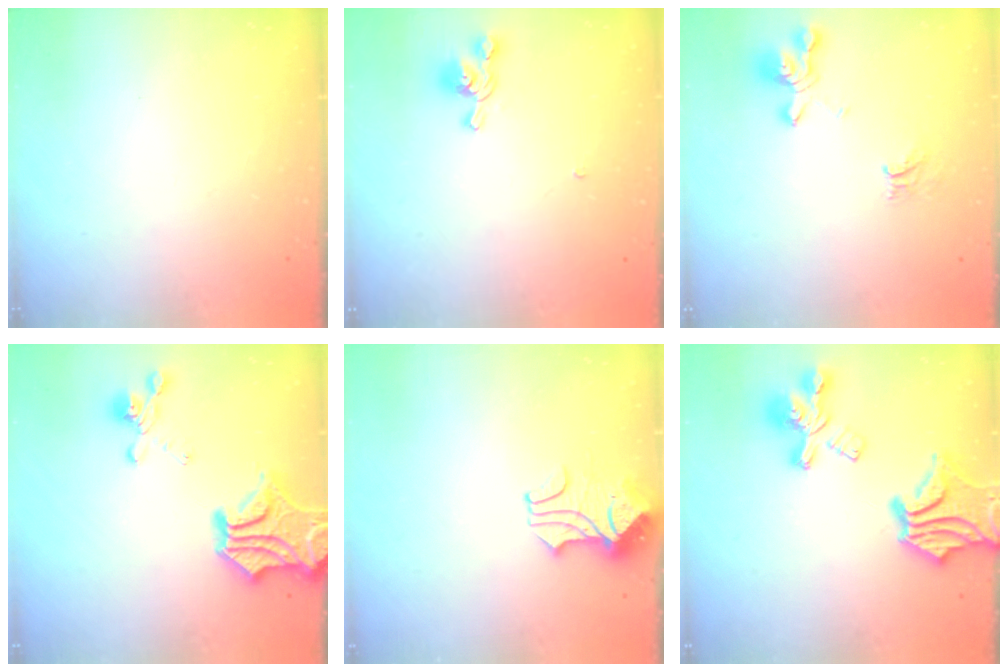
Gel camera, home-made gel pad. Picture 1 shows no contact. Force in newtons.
{"total": 1.2, "press": 0.2, "slide": 1.2}
{"total": 5.7, "press": 5.6, "slide": 1.1}
{"total": 8.8, "press": 8.3, "slide": 3.0}
{"total": 1.9, "press": 1.5, "slide": 1.1}
{"total": 15.6, "press": 15.0, "slide": 4.4}